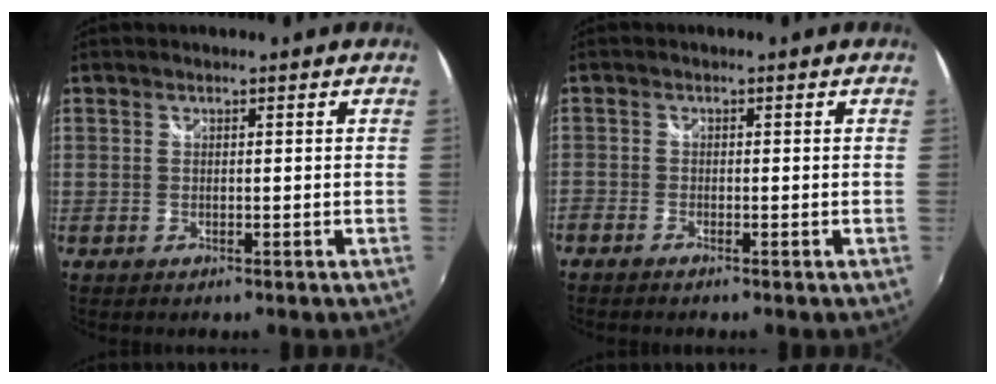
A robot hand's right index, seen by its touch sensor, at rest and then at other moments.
{"total": 1.5, "force": [-1.3, 0.6, 0.4], "torque": [-0.017, -0.004, -0.030]}